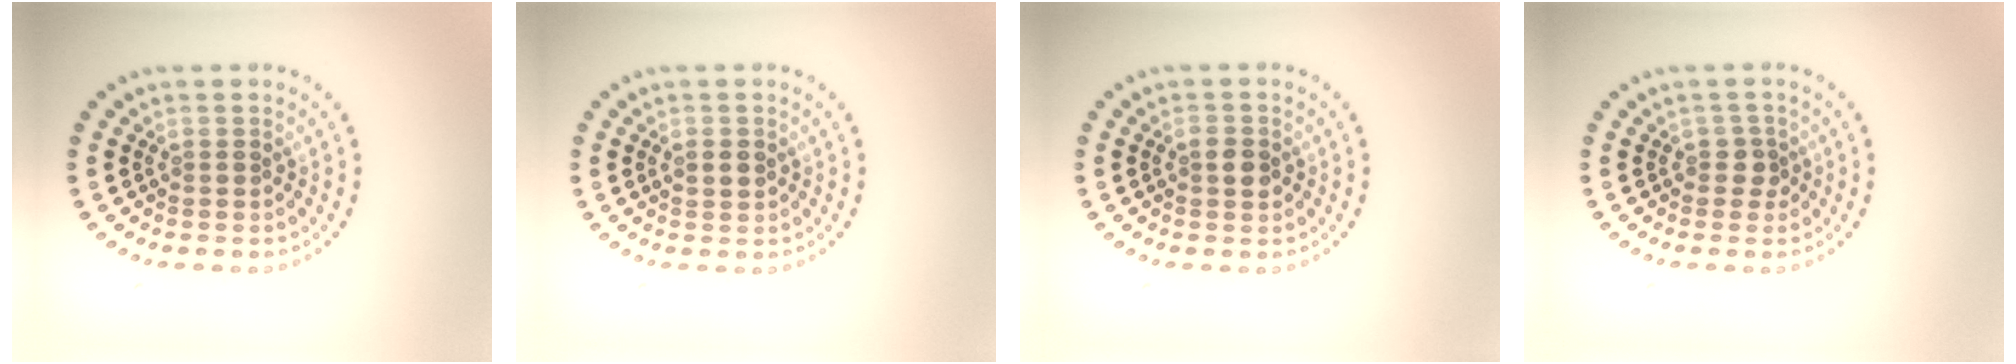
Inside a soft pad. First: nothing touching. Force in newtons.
{"total": 1.7, "press": 1.7, "slide": 0.1}
{"total": 2.1, "press": 2.1, "slide": 0.1}
{"total": 1.2, "press": 1.0, "slide": 0.6}